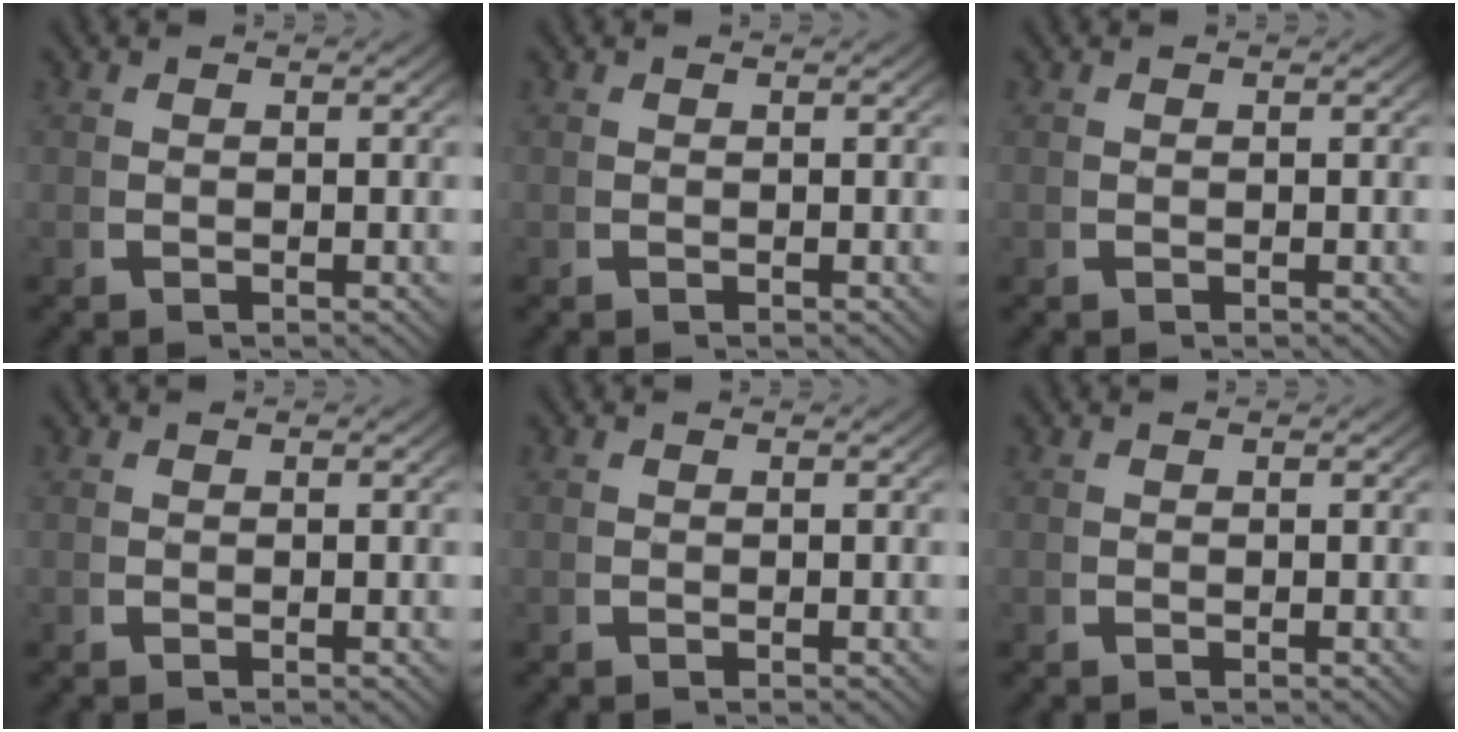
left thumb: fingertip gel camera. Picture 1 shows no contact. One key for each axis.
{"total": 0.0}
{"total": 0.0}
{"total": 0.0}
{"total": 0.0}
{"total": 0.0}